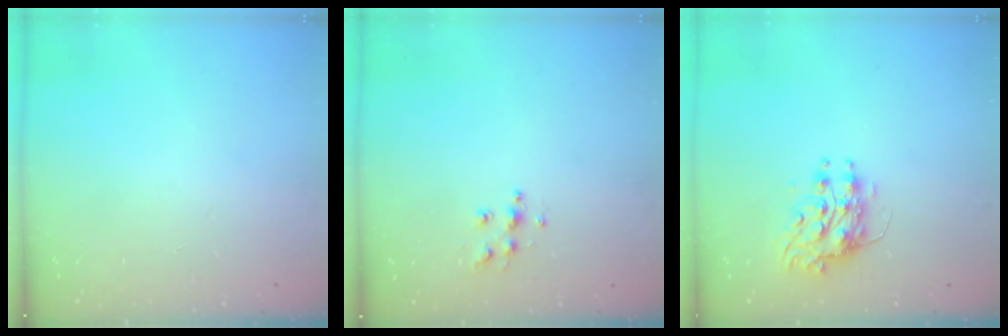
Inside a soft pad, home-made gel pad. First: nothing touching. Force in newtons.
{"total": 6.6, "press": 6.5, "slide": 0.3}
{"total": 8.1, "press": 8.1, "slide": 0.2}